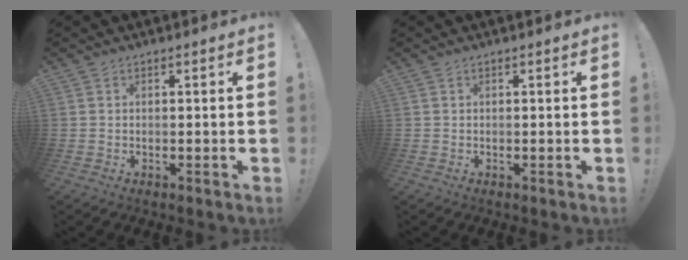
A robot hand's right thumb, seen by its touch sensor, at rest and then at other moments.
{"total": 0.0}